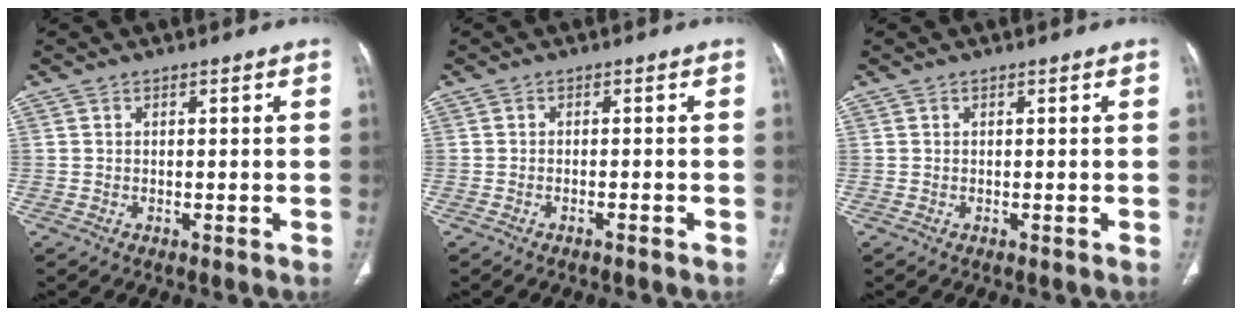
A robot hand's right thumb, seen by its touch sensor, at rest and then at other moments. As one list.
[{"total": 1.2, "force": [-1.0, 0.2, 0.7], "torque": [-0.020, 0.007, -0.011]}, {"total": 0.0}]